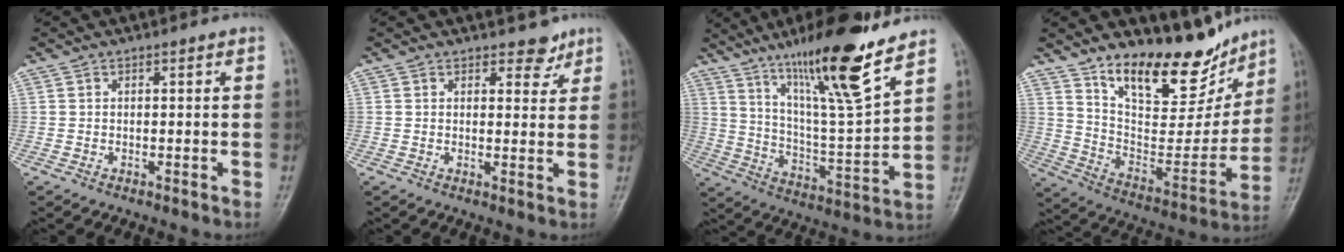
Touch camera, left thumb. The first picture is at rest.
{"total": 3.1, "force": [2.4, 1.7, 0.9], "torque": [0.011, -0.016, 0.032]}
{"total": 12.8, "force": [9.3, 1.8, 8.7], "torque": [-0.129, -0.072, 0.158]}
{"total": 19.9, "force": [14.9, 7.9, 10.5], "torque": [-0.099, -0.096, 0.249]}